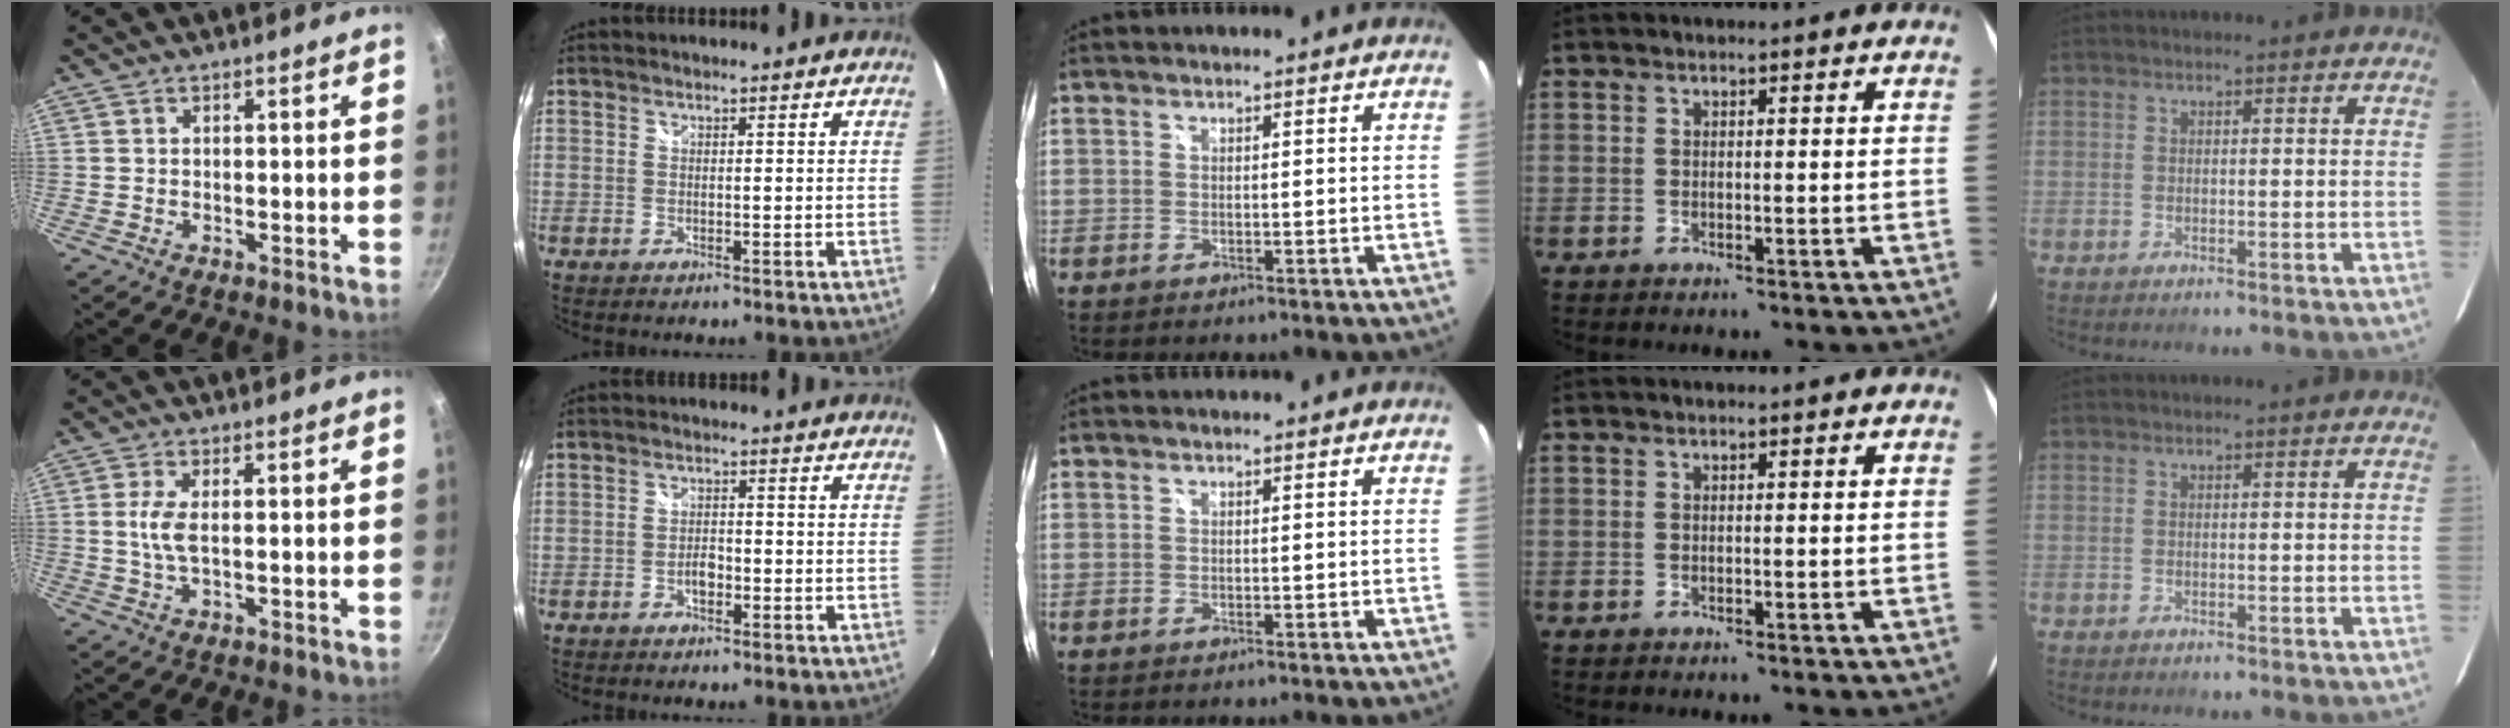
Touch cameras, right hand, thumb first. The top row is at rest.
{"thumb": {"total": 3.9, "force": [0.2, 1.3, 3.7], "torque": [-0.088, 0.002, 0.003]}, "index": {"total": 2.4, "force": [-1.2, 1.3, 1.6], "torque": [-0.031, 0.002, -0.022]}}